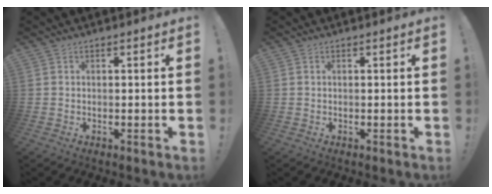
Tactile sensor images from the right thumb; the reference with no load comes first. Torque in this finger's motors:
{"motor_torque": [0.11, 0.02, 0.09, -0.09, 0.05]}